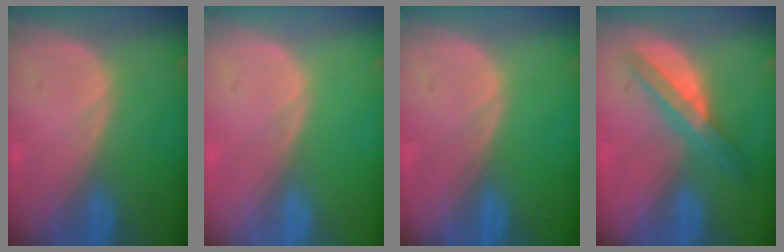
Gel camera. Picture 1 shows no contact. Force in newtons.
{"total": 0.0}
{"total": 0.0}
{"total": 6.2, "press": 5.5, "slide": 2.8}